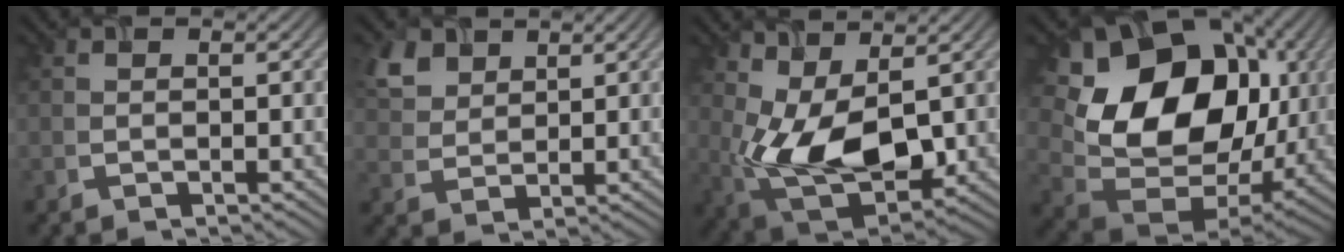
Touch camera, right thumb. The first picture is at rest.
{"total": 5.1, "force": [3.2, 3.2, 2.5], "torque": [-0.069, 0.002, 0.070]}
{"total": 10.4, "force": [1.1, 5.6, 8.7], "torque": [-0.189, -0.014, 0.025]}
{"total": 20.6, "force": [5.1, 15.2, 12.8], "torque": [-0.252, -0.009, 0.116]}